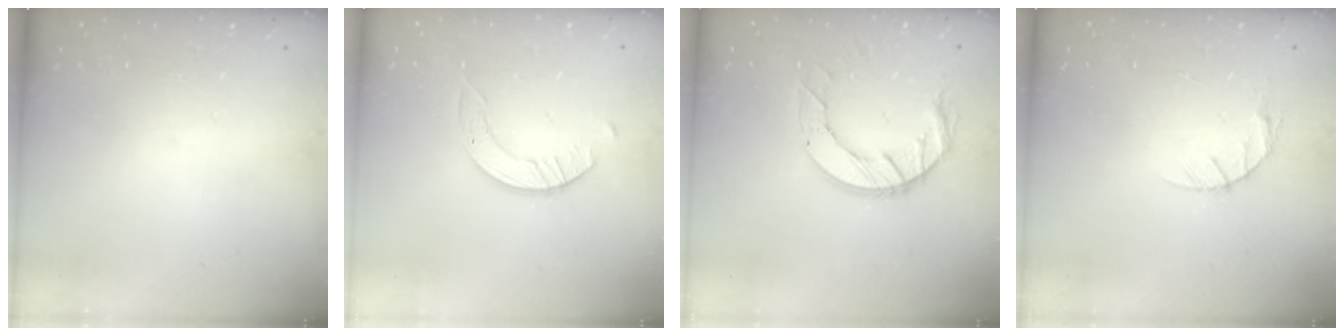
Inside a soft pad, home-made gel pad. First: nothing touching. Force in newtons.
{"total": 2.5, "press": 2.5, "slide": 0.3}
{"total": 11.0, "press": 11.0, "slide": 1.2}
{"total": 3.3, "press": 3.2, "slide": 0.5}